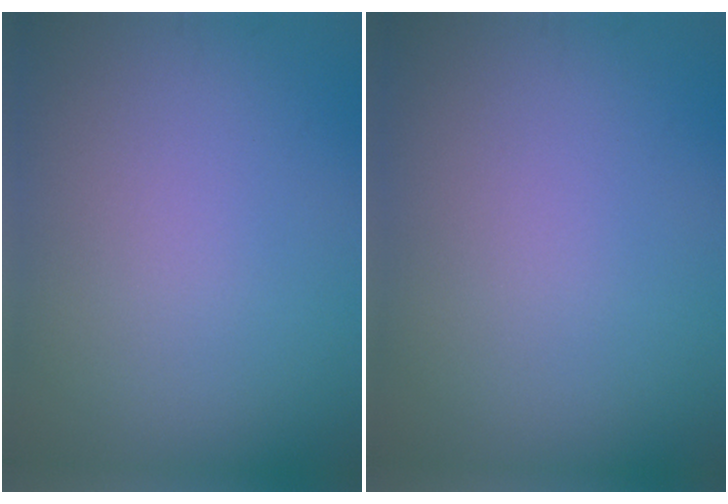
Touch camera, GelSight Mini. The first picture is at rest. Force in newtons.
{"total": 0.0}